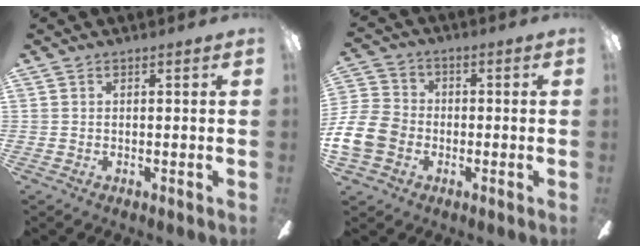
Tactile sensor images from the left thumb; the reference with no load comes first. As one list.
[{"total": 11.8, "force": [-3.3, 9.5, 6.1], "torque": [-0.150, 0.035, -0.060]}]